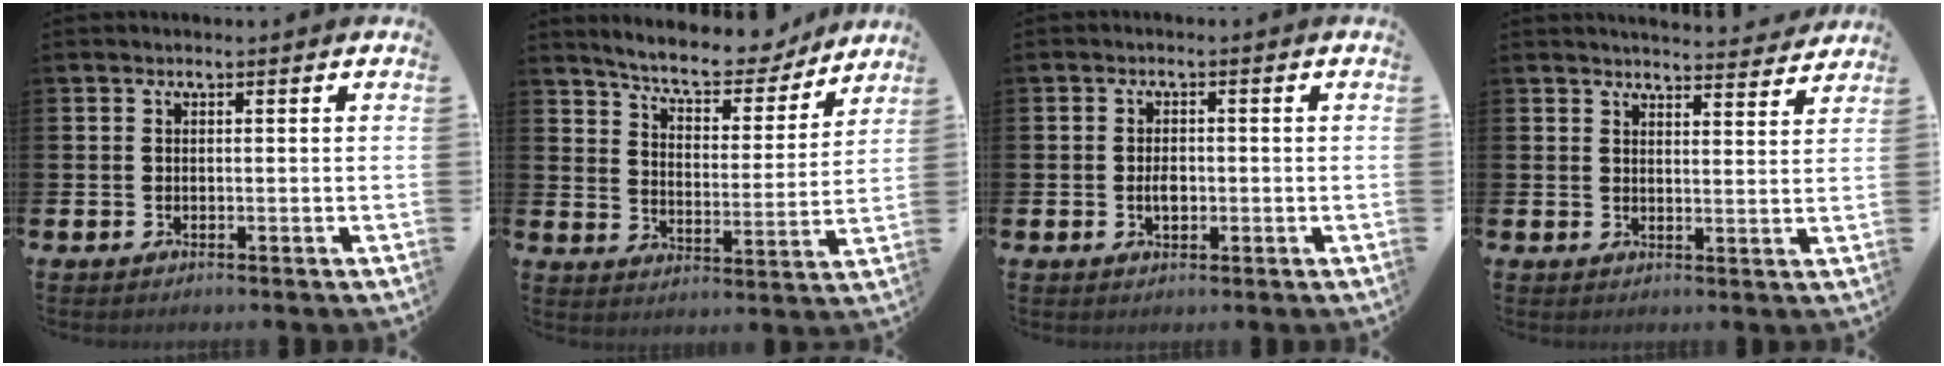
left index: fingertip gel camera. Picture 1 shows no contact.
{"total": 8.1, "force": [7.5, 1.8, 2.3], "torque": [-0.066, -0.054, 0.128]}
{"total": 2.2, "force": [-0.3, 1.4, 1.7], "torque": [-0.024, 0.000, -0.008]}
{"total": 4.4, "force": [4.4, 0.2, 0.1], "torque": [-0.001, -0.034, 0.077]}